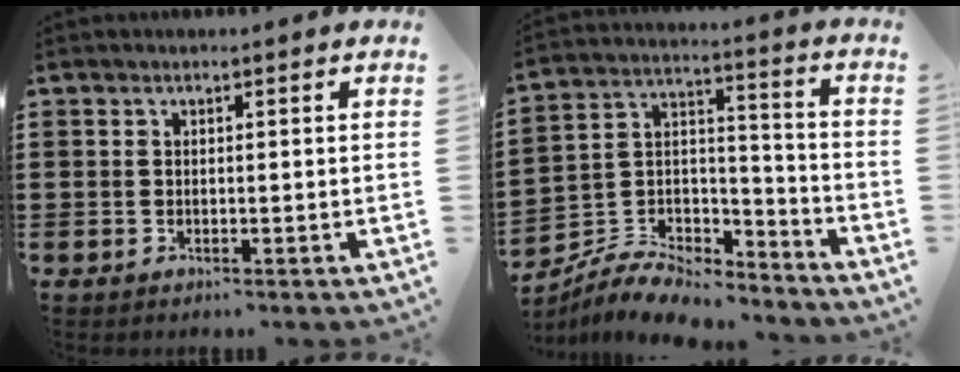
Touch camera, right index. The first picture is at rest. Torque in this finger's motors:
{"motor_torque": [0.41, -0.69, 0.18, -0.01]}